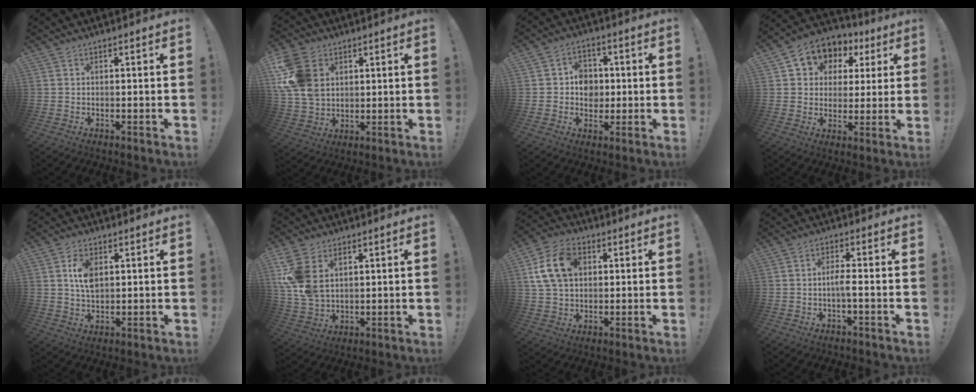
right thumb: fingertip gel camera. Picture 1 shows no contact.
{"total": 15.6, "force": [4.8, 11.6, 9.2], "torque": [-0.187, -0.016, 0.096]}
{"total": 8.2, "force": [0.0, 7.5, 3.4], "torque": [-0.046, 0.007, 0.006]}
{"total": 7.9, "force": [2.9, 6.8, 2.9], "torque": [-0.037, -0.024, 0.057]}
{"total": 6.9, "force": [1.7, 4.1, 5.3], "torque": [-0.091, -0.003, 0.027]}
{"total": 11.6, "force": [4.1, 8.0, 7.3], "torque": [-0.148, -0.013, 0.079]}
{"total": 14.2, "force": [4.0, 10.1, 9.1], "torque": [-0.170, -0.001, 0.078]}
{"total": 3.7, "force": [-0.7, 0.5, 3.6], "torque": [-0.069, -0.003, -0.015]}